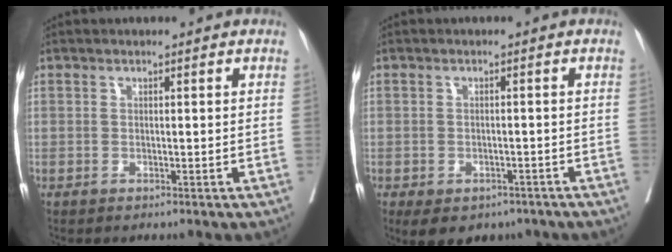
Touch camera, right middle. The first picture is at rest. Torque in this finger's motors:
{"motor_torque": [0.77, -0.74, 0.14, 0.06]}